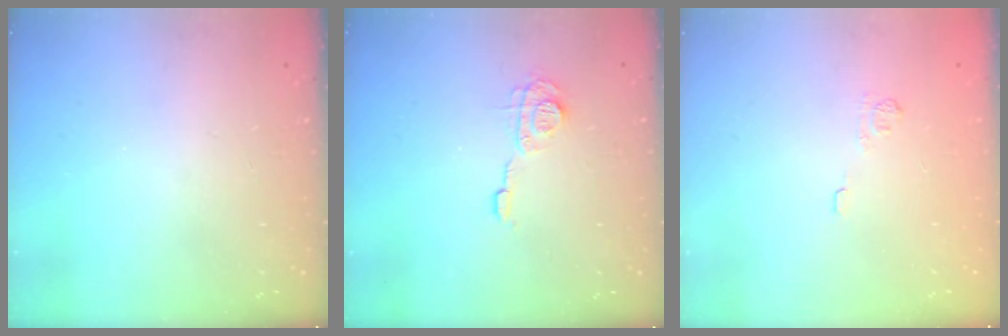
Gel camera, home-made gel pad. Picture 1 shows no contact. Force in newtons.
{"total": 7.5, "press": 7.4, "slide": 0.5}
{"total": 5.4, "press": 5.2, "slide": 1.4}